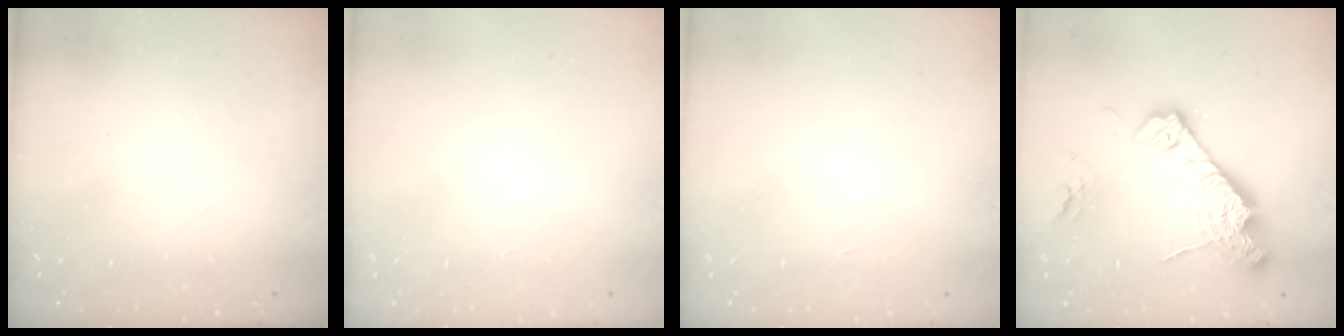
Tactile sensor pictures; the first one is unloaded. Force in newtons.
{"total": 0.0}
{"total": 0.0}
{"total": 18.3, "press": 18.2, "slide": 1.4}